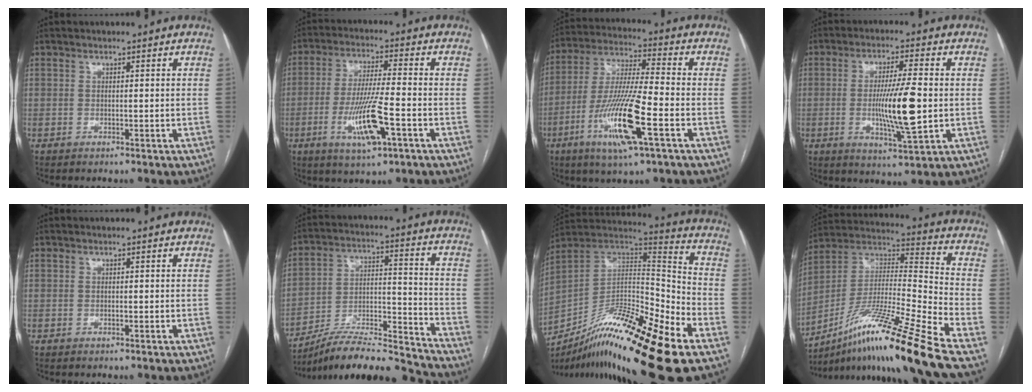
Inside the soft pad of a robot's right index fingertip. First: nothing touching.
{"total": 10.7, "force": [-4.0, 0.9, 9.9], "torque": [-0.193, -0.013, -0.070]}
{"total": 15.0, "force": [-5.8, 0.9, 13.8], "torque": [-0.280, -0.018, -0.108]}
{"total": 10.7, "force": [-1.0, 0.6, 10.6], "torque": [-0.188, -0.015, -0.019]}
{"total": 0.0}
{"total": 17.8, "force": [-17.0, 0.2, 5.4], "torque": [-0.102, 0.026, -0.282]}
{"total": 25.0, "force": [-14.7, 2.8, 20.1], "torque": [-0.314, -0.014, -0.253]}
{"total": 22.0, "force": [-15.2, -2.3, 15.7], "torque": [-0.279, -0.012, -0.274]}